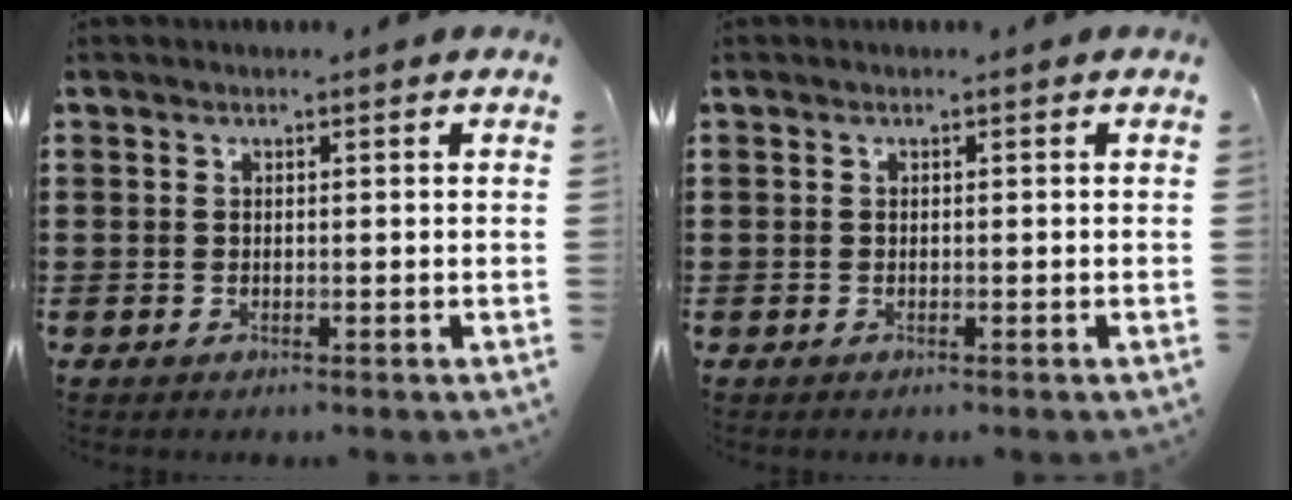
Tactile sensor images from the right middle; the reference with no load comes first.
{"total": 0.0}